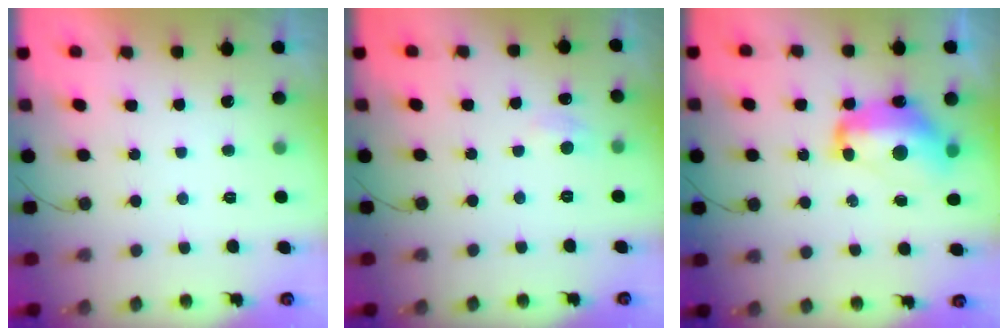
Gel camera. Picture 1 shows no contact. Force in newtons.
{"total": 5.9, "press": 5.9, "slide": 0.7}
{"total": 14.0, "press": 13.9, "slide": 1.7}